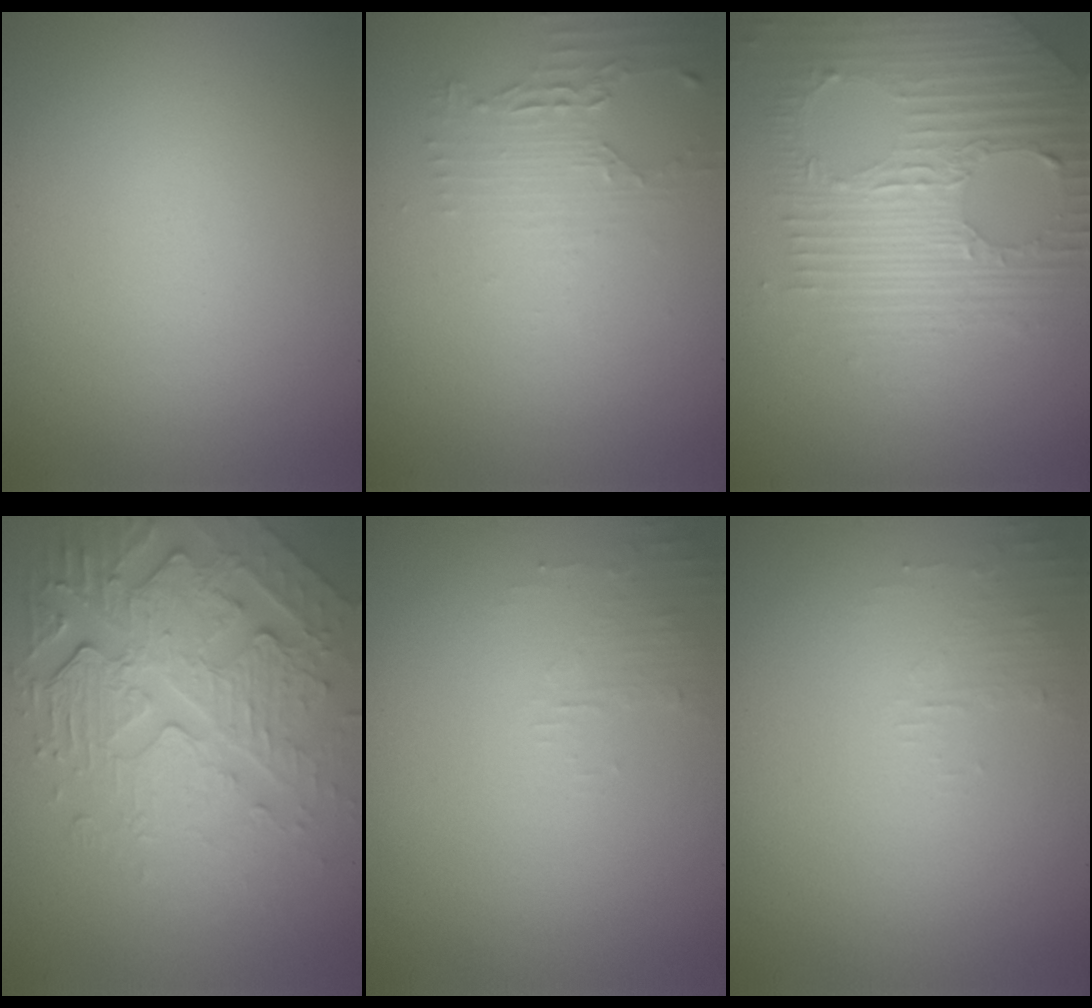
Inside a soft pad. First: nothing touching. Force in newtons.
{"total": 2.2, "press": 1.7, "slide": 1.4}
{"total": 6.5, "press": 4.5, "slide": 4.7}
{"total": 7.1, "press": 5.2, "slide": 4.8}
{"total": 1.3, "press": 1.2, "slide": 0.3}
{"total": 1.3, "press": 1.2, "slide": 0.3}